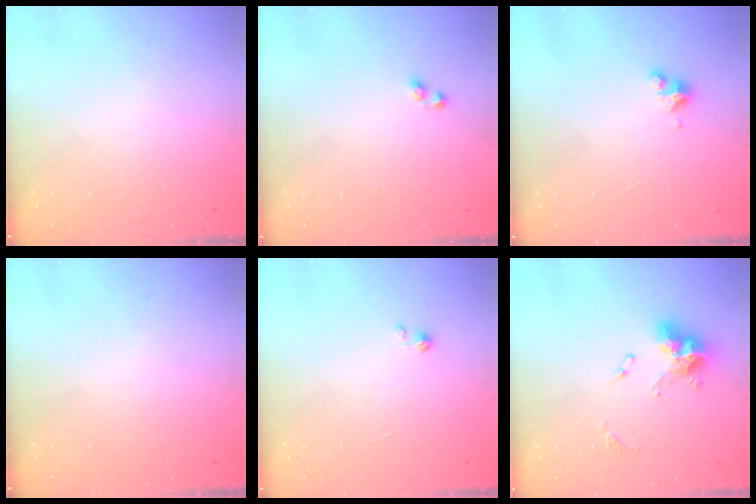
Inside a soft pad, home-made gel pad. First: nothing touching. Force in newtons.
{"total": 2.9, "press": 2.7, "slide": 1.1}
{"total": 3.1, "press": 3.1, "slide": 0.4}
{"total": 0.0}
{"total": 0.0}
{"total": 11.0, "press": 10.9, "slide": 0.8}